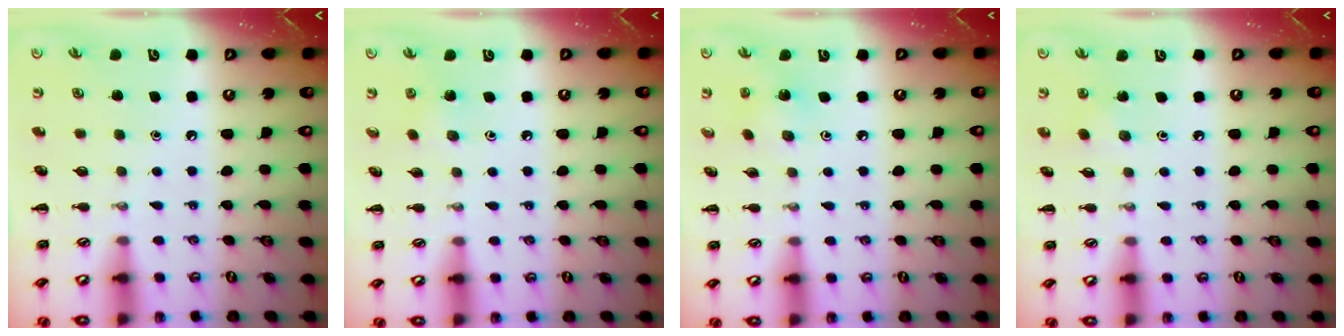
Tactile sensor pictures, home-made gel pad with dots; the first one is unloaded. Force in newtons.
{"total": 2.7, "press": 2.5, "slide": 0.8}
{"total": 1.9, "press": 1.9, "slide": 0.6}
{"total": 2.6, "press": 2.5, "slide": 0.8}